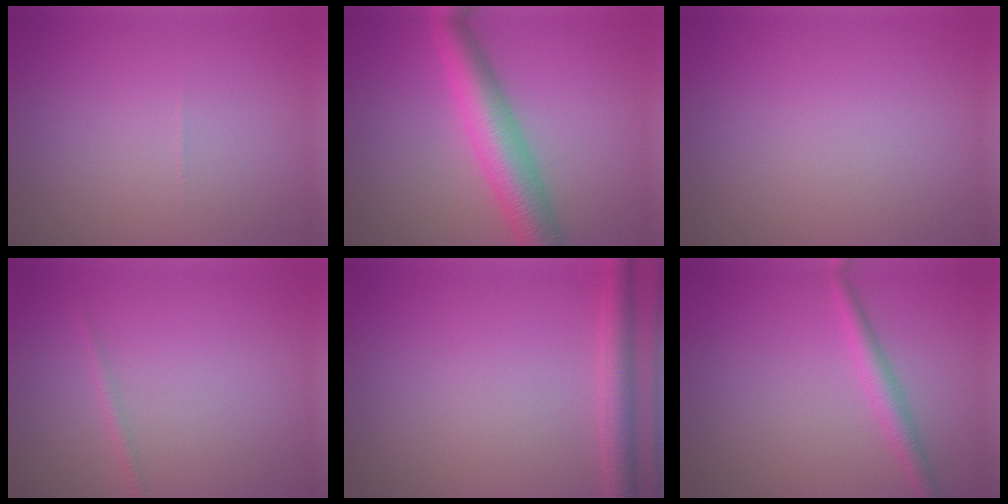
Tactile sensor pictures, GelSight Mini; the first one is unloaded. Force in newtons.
{"total": 6.4, "press": 6.4, "slide": 0.1}
{"total": 0.0}
{"total": 0.7, "press": 0.7, "slide": 0.0}
{"total": 3.0, "press": 3.0, "slide": 0.1}
{"total": 2.2, "press": 2.2, "slide": 0.0}